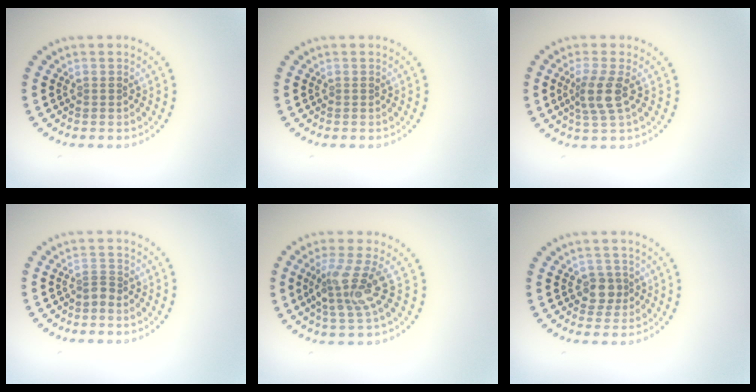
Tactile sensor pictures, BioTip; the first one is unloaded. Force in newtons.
{"total": 0.0}
{"total": 2.8, "press": 2.3, "slide": 1.7}
{"total": 1.0, "press": 0.6, "slide": 0.8}
{"total": 3.8, "press": 3.1, "slide": 2.1}
{"total": 1.9, "press": 1.8, "slide": 0.9}